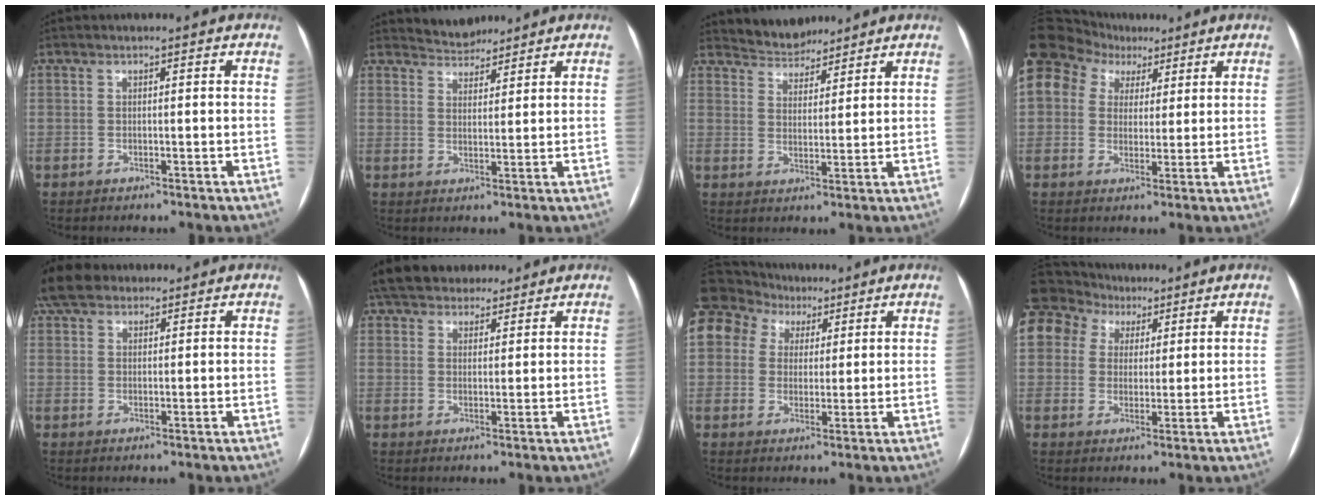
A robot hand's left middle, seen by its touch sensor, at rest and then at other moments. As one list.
[{"total": 4.0, "force": [3.8, 1.1, -0.3], "torque": [0.002, 0.013, 0.067]}, {"total": 5.6, "force": [5.3, 1.6, 0.0], "torque": [-0.006, 0.014, 0.094]}, {"total": 27.6, "force": [13.5, 21.0, 11.9], "torque": [-0.380, 0.122, 0.253]}, {"total": 6.5, "force": [5.3, 3.0, 2.3], "torque": [-0.050, 0.034, 0.100]}, {"total": 14.2, "force": [12.1, 5.9, 4.6], "torque": [-0.086, 0.039, 0.189]}, {"total": 21.1, "force": [10.2, 16.2, 8.7], "torque": [-0.273, 0.107, 0.194]}, {"total": 18.5, "force": [9.3, 14.2, 7.4], "torque": [-0.229, 0.095, 0.177]}]